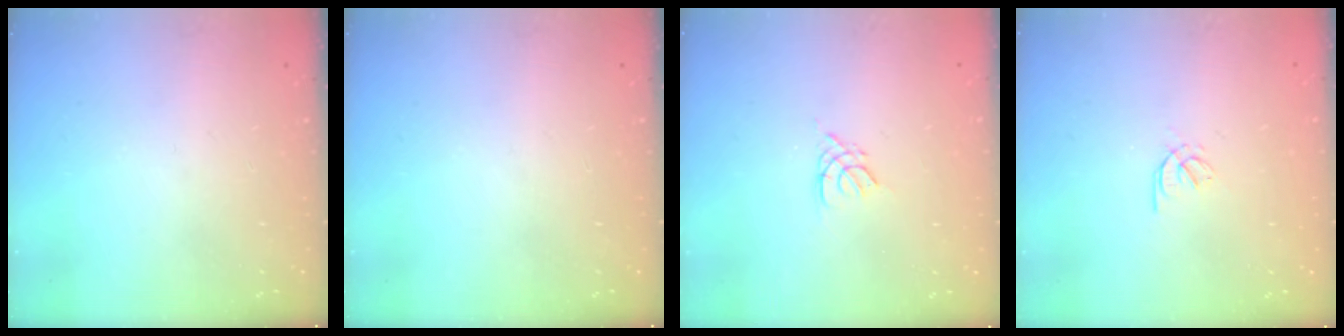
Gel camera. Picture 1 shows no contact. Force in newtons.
{"total": 0.0}
{"total": 2.7, "press": 2.7, "slide": 0.5}
{"total": 2.0, "press": 1.9, "slide": 0.6}